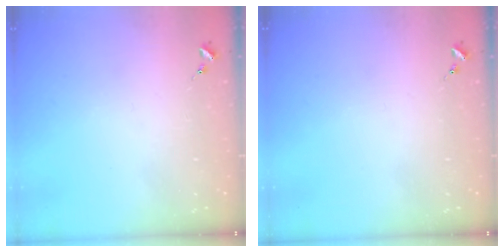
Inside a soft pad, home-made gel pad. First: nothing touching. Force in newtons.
{"total": 0.0}